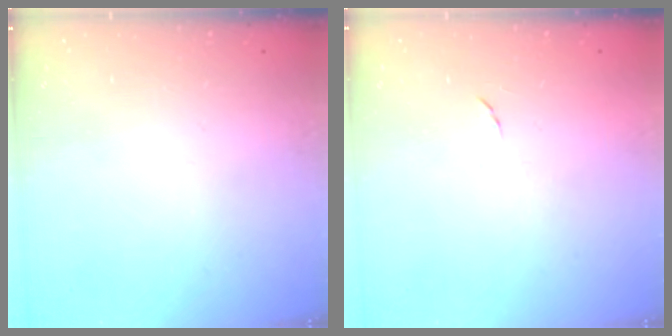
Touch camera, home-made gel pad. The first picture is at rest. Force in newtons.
{"total": 4.2, "press": 4.2, "slide": 0.5}